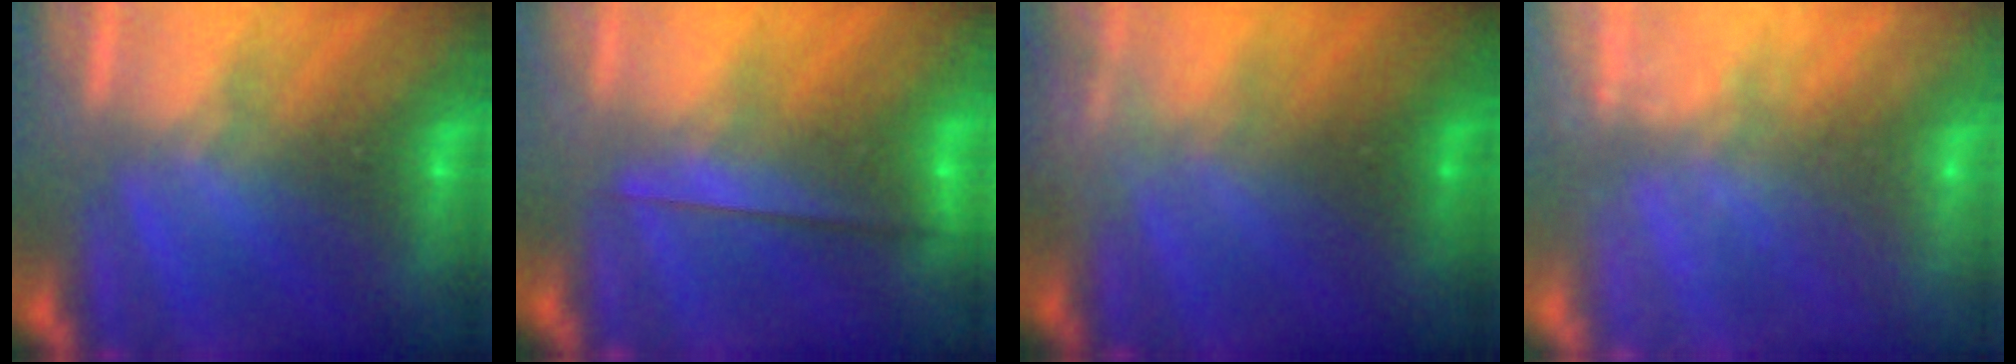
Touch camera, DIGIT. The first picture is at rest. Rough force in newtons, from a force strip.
{"total": 2.3}
{"total": 2.3}
{"total": 7.2}